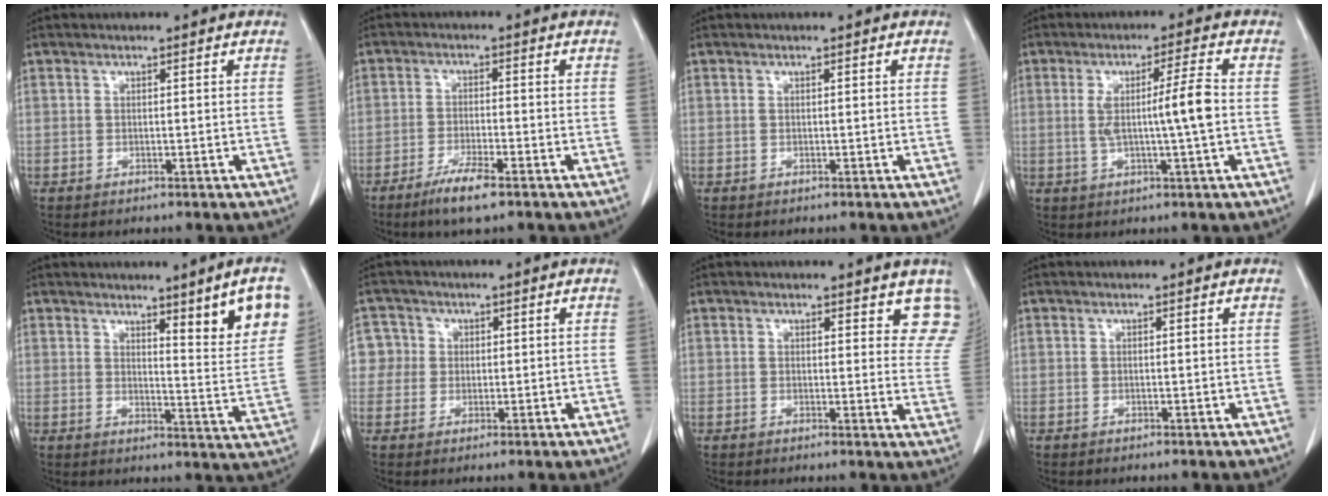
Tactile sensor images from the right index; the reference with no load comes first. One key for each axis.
{"total": 5.3, "fx": -3.6, "fy": 0.6, "fz": 3.9, "tx": -0.078, "ty": -0.009, "tz": -0.065}
{"total": 0.0}
{"total": 6.8, "fx": -0.1, "fy": -0.7, "fz": 6.7, "tx": -0.117, "ty": 0.001, "tz": 0.003}
{"total": 9.9, "fx": 5.3, "fy": 0.8, "fz": 8.3, "tx": -0.095, "ty": -0.020, "tz": 0.069}
{"total": 3.7, "fx": 0.4, "fy": 3.7, "fz": 0.0, "tx": 0.017, "ty": 0.012, "tz": 0.003}
{"total": 7.3, "fx": 6.3, "fy": 2.6, "fz": 2.4, "tx": 0.000, "ty": -0.023, "tz": 0.051}
{"total": 0.0}